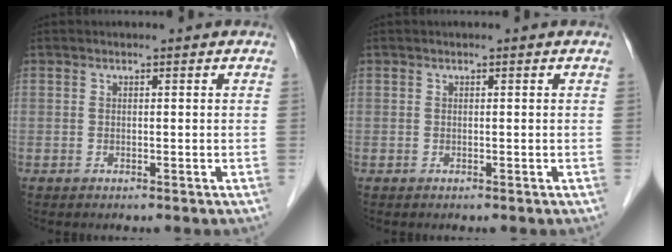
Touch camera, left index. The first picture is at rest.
{"total": 0.0}